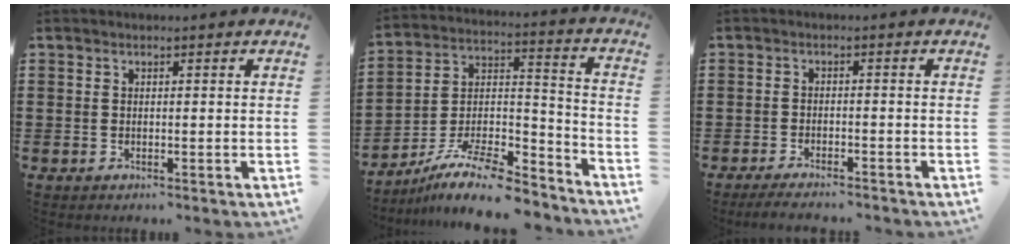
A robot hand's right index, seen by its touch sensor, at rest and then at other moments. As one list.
[{"total": 11.4, "force": [-9.5, 2.7, 5.8], "torque": [-0.102, 0.028, -0.184]}, {"total": 2.5, "force": [-2.4, 0.0, 0.5], "torque": [-0.009, 0.001, -0.049]}]